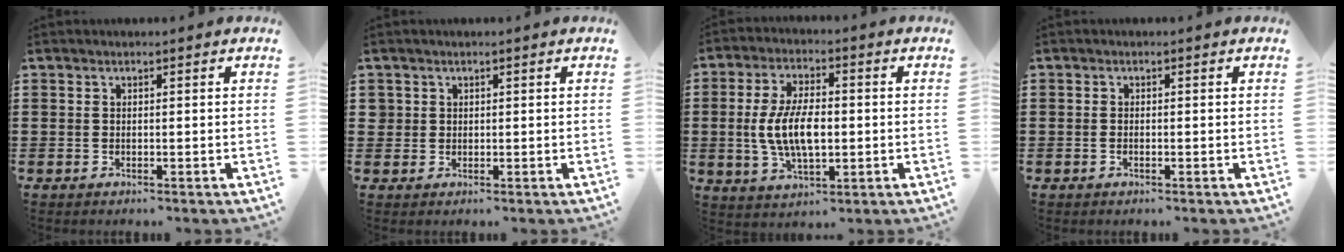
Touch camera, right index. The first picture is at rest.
{"total": 1.4, "force": [0.5, 1.3, 0.2], "torque": [-0.008, 0.005, 0.010]}
{"total": 8.9, "force": [-0.5, 4.1, 7.9], "torque": [-0.177, -0.003, -0.016]}
{"total": 0.6, "force": [-0.3, 0.0, 0.5], "torque": [-0.012, -0.007, -0.005]}